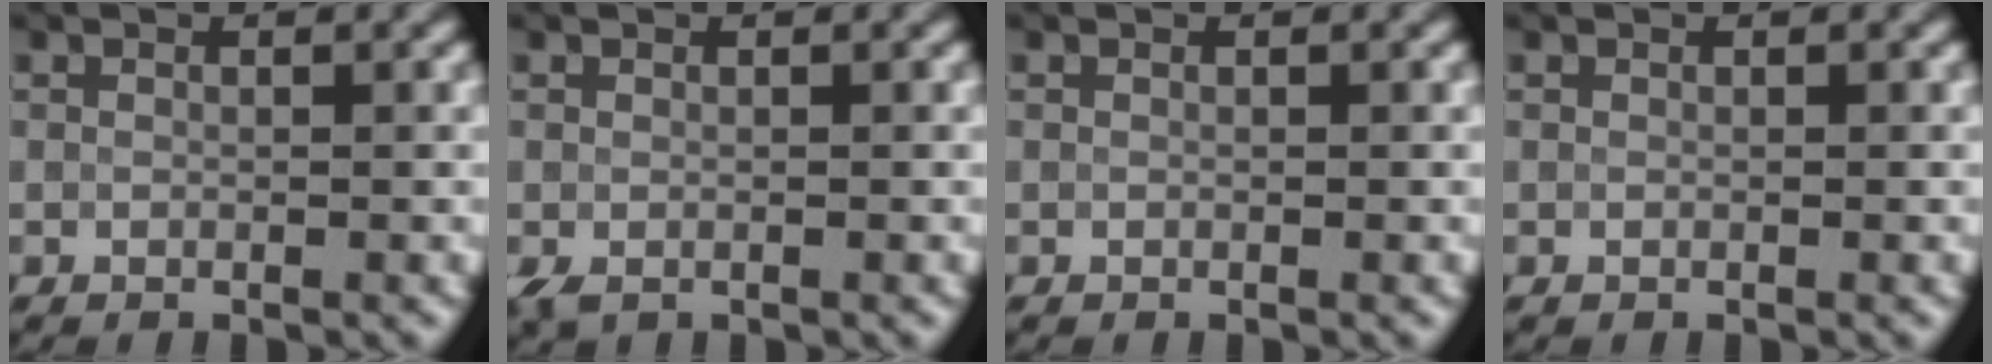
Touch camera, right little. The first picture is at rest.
{"total": 2.0, "force": [-1.1, 1.0, 1.2], "torque": [-0.024, -0.005, -0.024]}
{"total": 0.0}
{"total": 0.0}